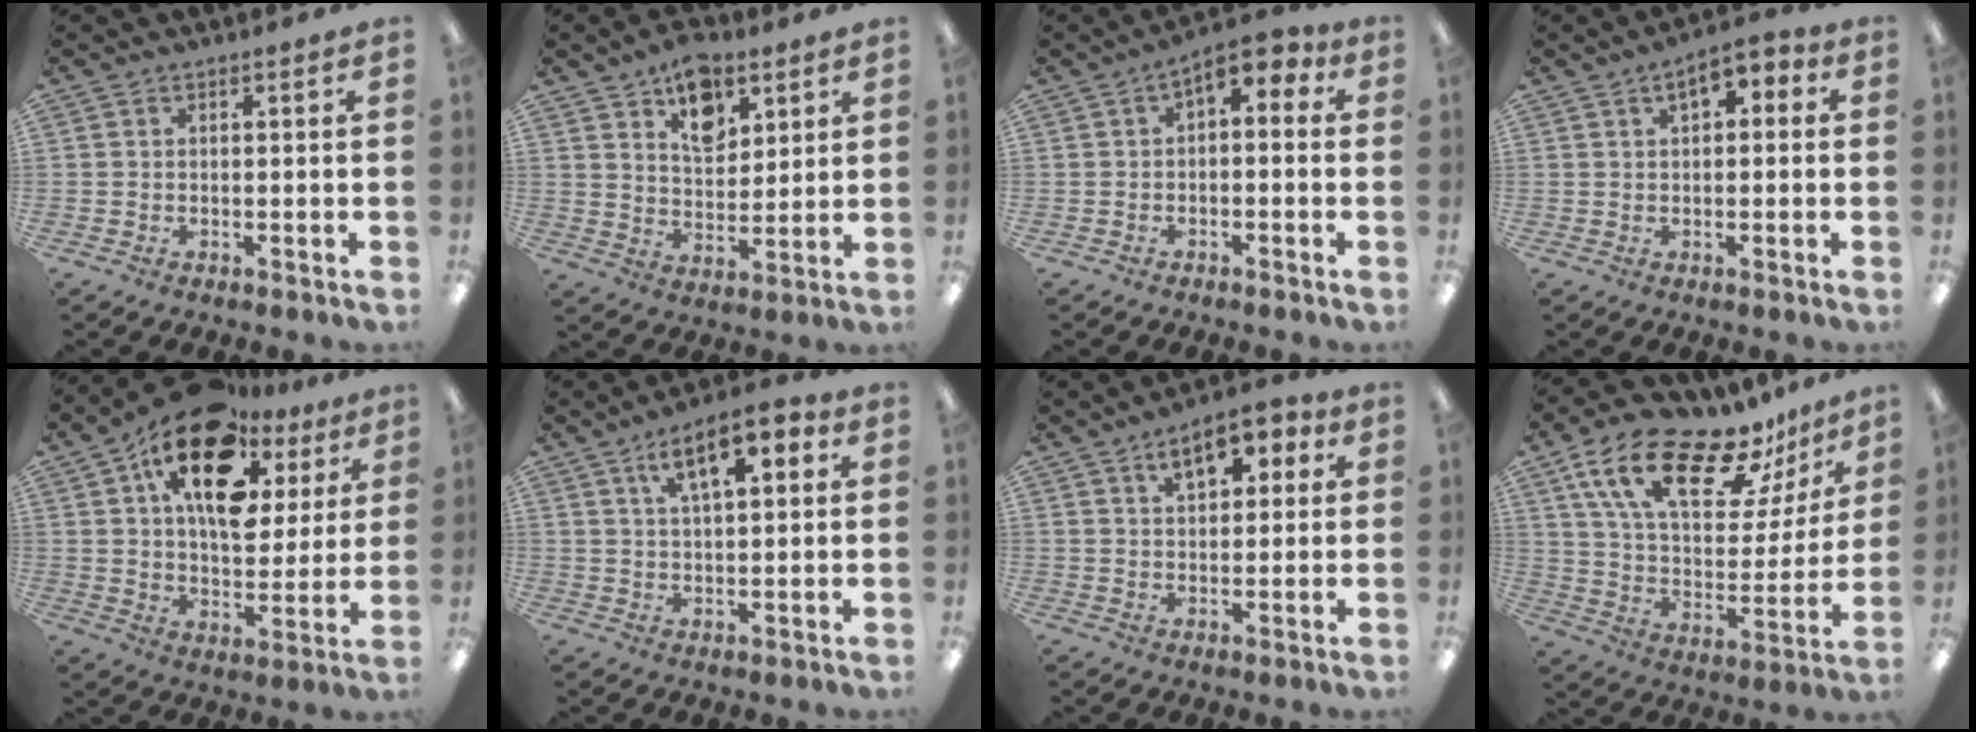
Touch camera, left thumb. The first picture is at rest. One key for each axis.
{"total": 10.5, "fx": 6.9, "fy": 6.0, "fz": 5.2, "tx": -0.060, "ty": -0.036, "tz": 0.120}
{"total": 5.1, "fx": 1.2, "fy": 2.8, "fz": 4.1, "tx": -0.056, "ty": -0.008, "tz": 0.013}
{"total": 4.8, "fx": 1.8, "fy": 2.7, "fz": 3.5, "tx": -0.039, "ty": -0.002, "tz": 0.024}
{"total": 20.1, "fx": 10.6, "fy": 10.8, "fz": 13.2, "tx": -0.215, "ty": -0.041, "tz": 0.184}
{"total": 9.7, "fx": 5.0, "fy": 3.9, "fz": 7.3, "tx": -0.108, "ty": -0.013, "tz": 0.081}
{"total": 8.1, "fx": 4.3, "fy": 4.4, "fz": 5.2, "tx": -0.073, "ty": -0.006, "tz": 0.071}
{"total": 22.3, "fx": 15.4, "fy": 8.9, "fz": 13.6, "tx": -0.236, "ty": -0.089, "tz": 0.267}